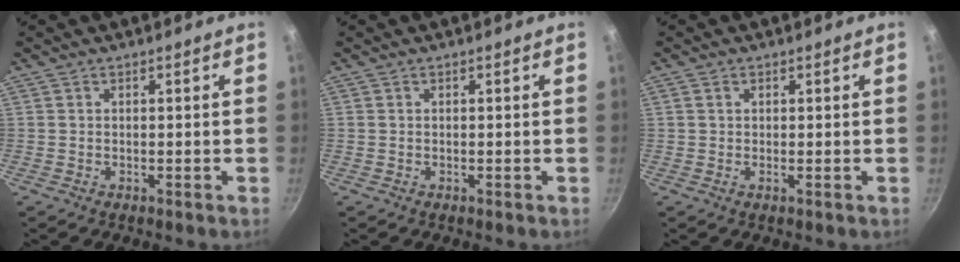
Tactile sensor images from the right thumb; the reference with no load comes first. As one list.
[{"total": 0.0}, {"total": 1.1, "force": [0.3, 0.6, 0.8], "torque": [-0.014, 0.001, 0.002]}]